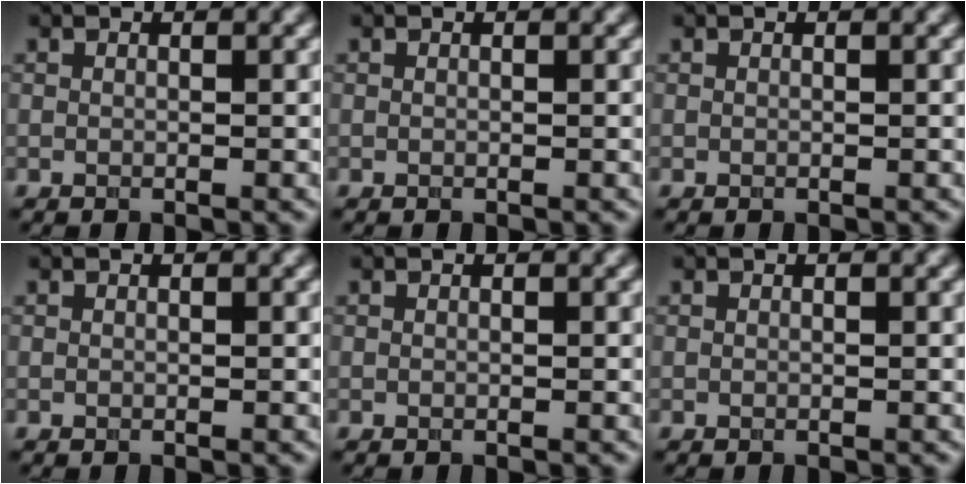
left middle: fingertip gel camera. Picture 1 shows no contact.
{"total": 0.0}
{"total": 0.0}
{"total": 0.0}
{"total": 0.0}
{"total": 0.0}